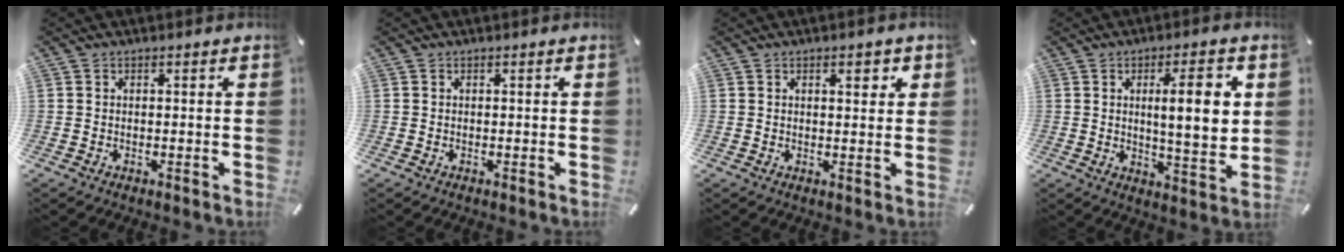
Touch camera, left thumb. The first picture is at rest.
{"total": 0.0}
{"total": 2.9, "force": [1.6, 1.2, 2.2], "torque": [-0.030, 0.000, 0.022]}
{"total": 12.5, "force": [2.9, 3.2, 11.7], "torque": [-0.169, -0.006, 0.037]}